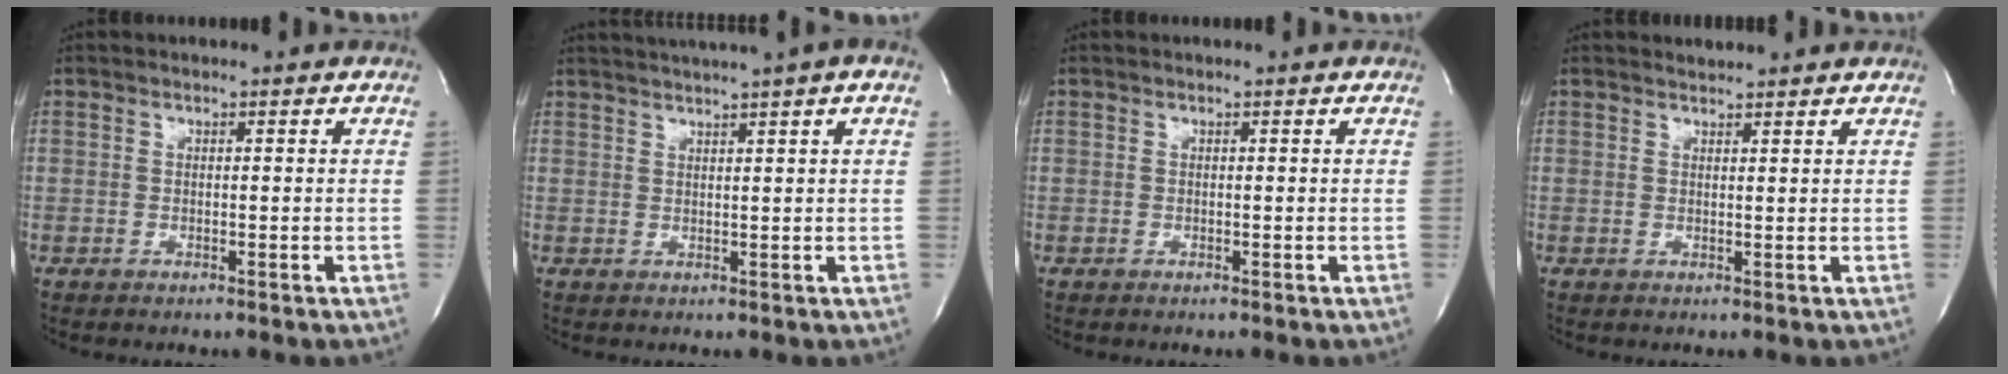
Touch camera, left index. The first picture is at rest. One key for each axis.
{"total": 7.2, "fx": 5.5, "fy": -0.9, "fz": 4.6, "tx": -0.073, "ty": 0.027, "tz": 0.071}
{"total": 0.0}
{"total": 1.5, "fx": 1.5, "fy": 0.0, "fz": 0.0, "tx": -0.008, "ty": 0.007, "tz": 0.030}